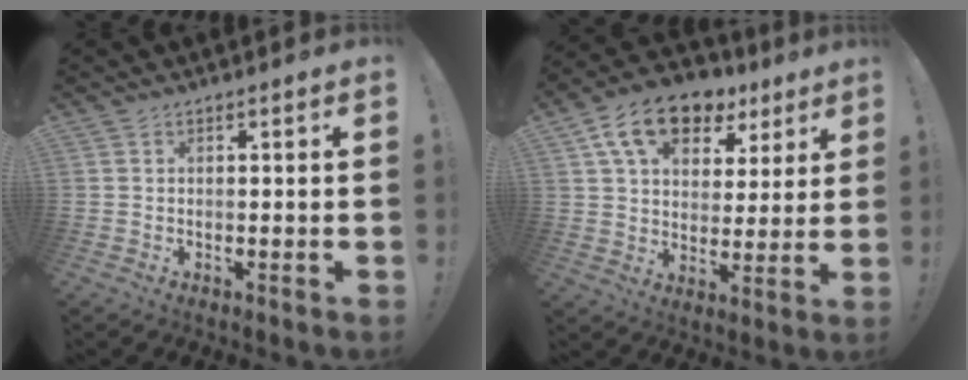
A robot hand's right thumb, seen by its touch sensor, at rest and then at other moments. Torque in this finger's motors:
{"motor_torque": [1.49, 3.05, 0.65, -0.18, 0.06]}